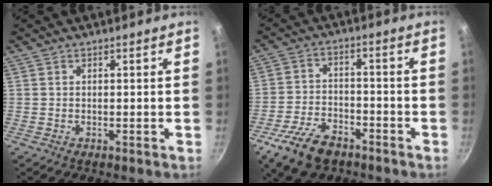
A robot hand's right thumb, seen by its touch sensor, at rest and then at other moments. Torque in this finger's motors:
{"motor_torque": [0.74, 0.63, 0.20, -0.04, 0.20]}